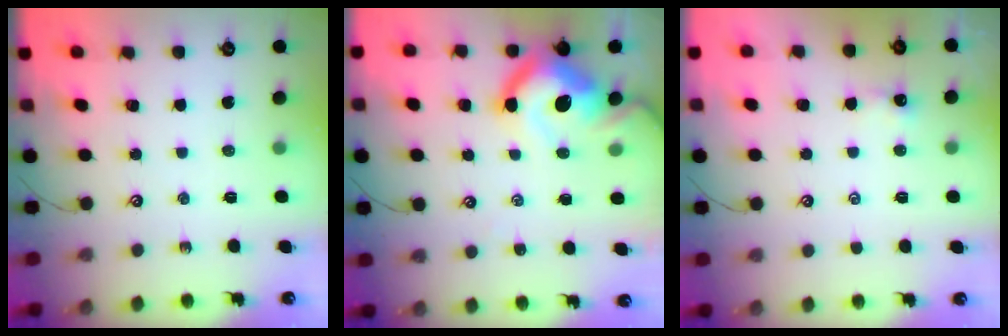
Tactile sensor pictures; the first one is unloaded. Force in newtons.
{"total": 15.0, "press": 14.8, "slide": 2.0}
{"total": 1.6, "press": 1.5, "slide": 0.3}